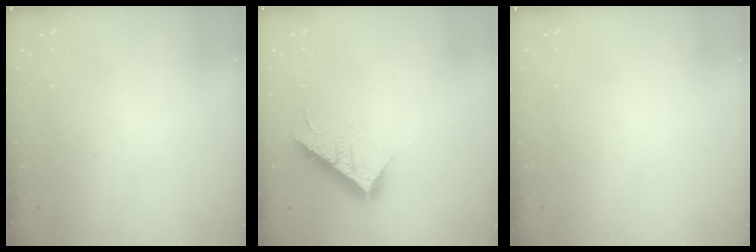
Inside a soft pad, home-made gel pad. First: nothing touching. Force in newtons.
{"total": 14.2, "press": 14.1, "slide": 0.5}
{"total": 0.0}